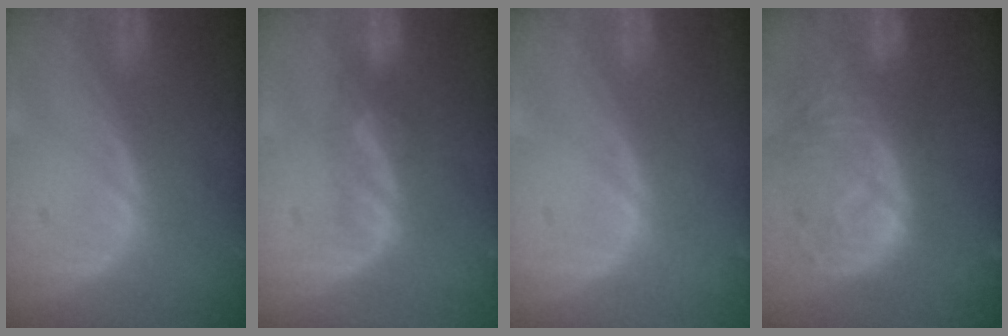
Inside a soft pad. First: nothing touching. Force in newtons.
{"total": 3.5, "press": 3.1, "slide": 1.6}
{"total": 0.0}
{"total": 11.5, "press": 10.0, "slide": 5.7}